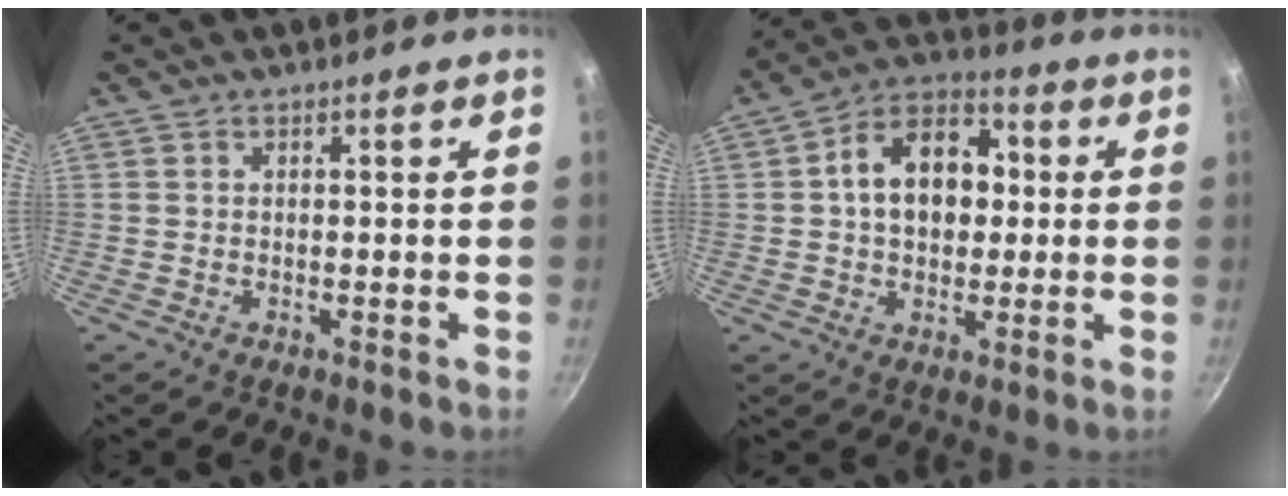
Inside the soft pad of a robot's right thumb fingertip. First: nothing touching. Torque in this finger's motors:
{"motor_torque": [0.66, 2.83, 1.05, -0.31, 0.00]}